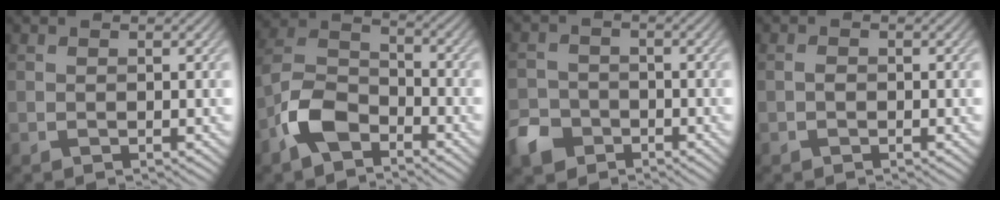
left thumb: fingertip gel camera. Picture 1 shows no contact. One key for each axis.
{"total": 8.1, "fx": -5.0, "fy": 4.2, "fz": 4.8, "tx": -0.105, "ty": 0.005, "tz": -0.119}
{"total": 4.8, "fx": -2.9, "fy": 3.5, "fz": 1.6, "tx": -0.038, "ty": -0.003, "tz": -0.066}
{"total": 0.7, "fx": -0.3, "fy": 0.5, "fz": 0.5, "tx": -0.009, "ty": 0.001, "tz": -0.007}